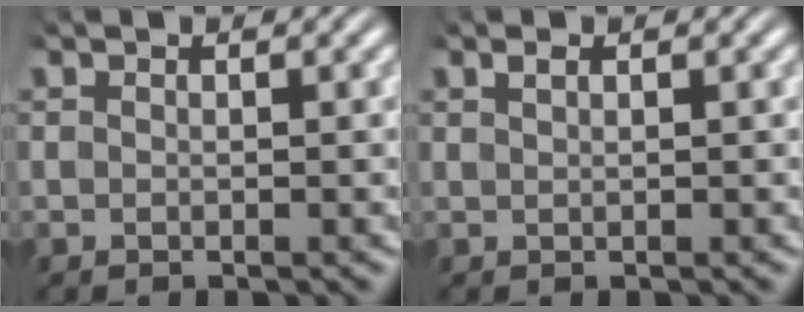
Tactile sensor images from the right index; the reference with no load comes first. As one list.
[{"total": 0.6, "force": [0.4, -0.3, 0.4], "torque": [-0.004, 0.002, 0.011]}]